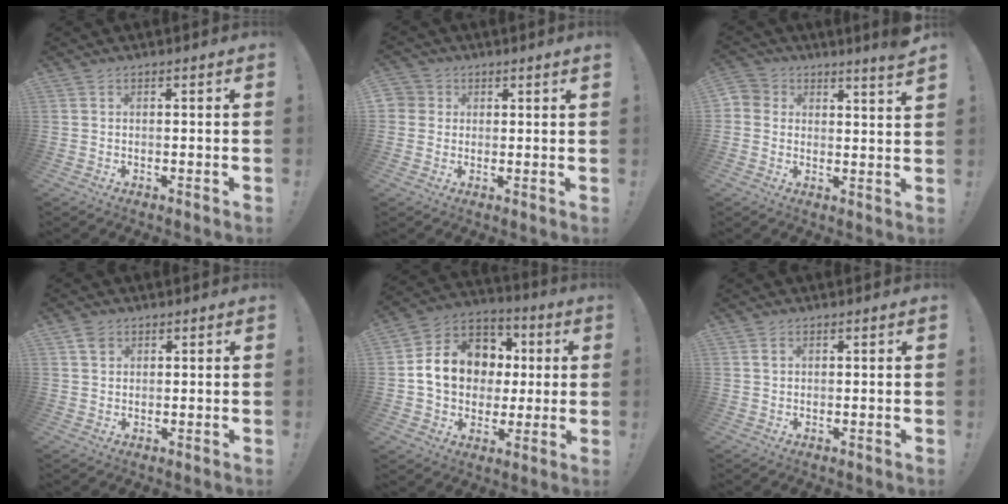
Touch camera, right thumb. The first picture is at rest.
{"total": 3.0, "force": [1.2, 2.6, 0.8], "torque": [-0.015, 0.001, 0.022]}
{"total": 4.5, "force": [3.6, 1.9, 2.0], "torque": [-0.034, -0.025, 0.065]}
{"total": 2.6, "force": [1.5, 2.1, 0.7], "torque": [0.003, -0.006, 0.023]}
{"total": 16.0, "force": [2.1, 13.1, 9.1], "torque": [-0.137, 0.002, 0.052]}
{"total": 1.3, "force": [0.6, 0.9, 0.6], "torque": [-0.013, 0.002, 0.011]}